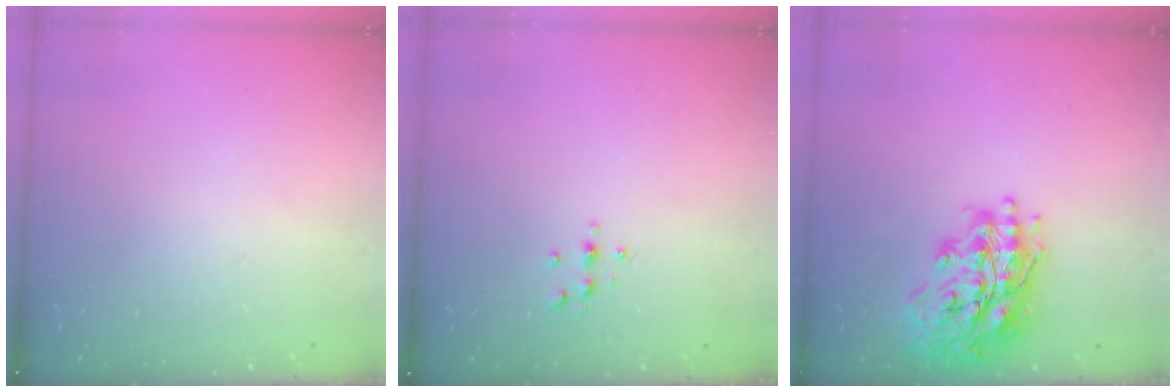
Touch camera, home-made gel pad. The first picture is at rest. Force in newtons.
{"total": 3.1, "press": 3.1, "slide": 0.5}
{"total": 19.9, "press": 19.8, "slide": 2.1}